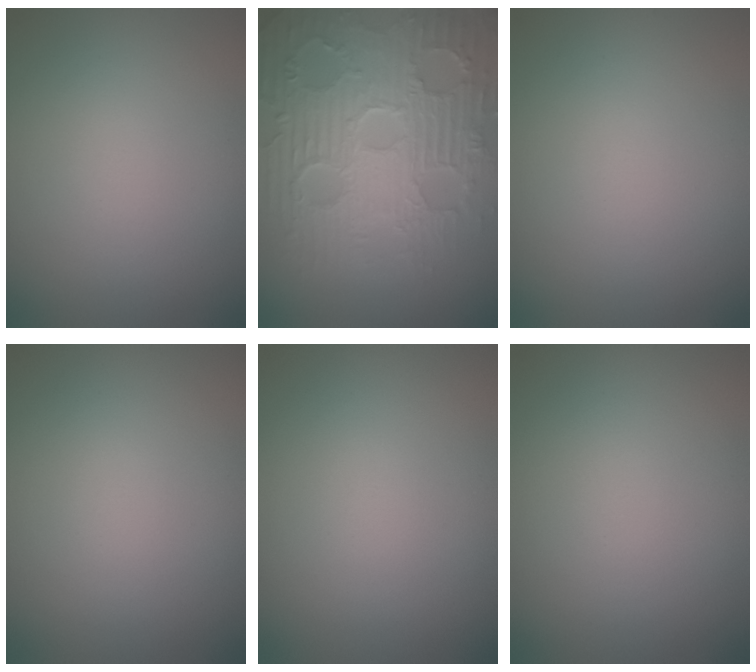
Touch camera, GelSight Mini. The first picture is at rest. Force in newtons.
{"total": 9.3, "press": 6.8, "slide": 6.3}
{"total": 0.0}
{"total": 0.0}
{"total": 0.0}
{"total": 0.0}